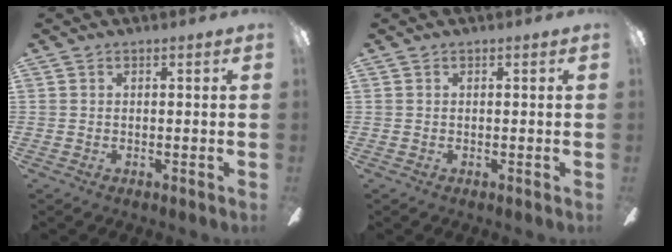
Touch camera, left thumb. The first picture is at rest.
{"total": 0.0}